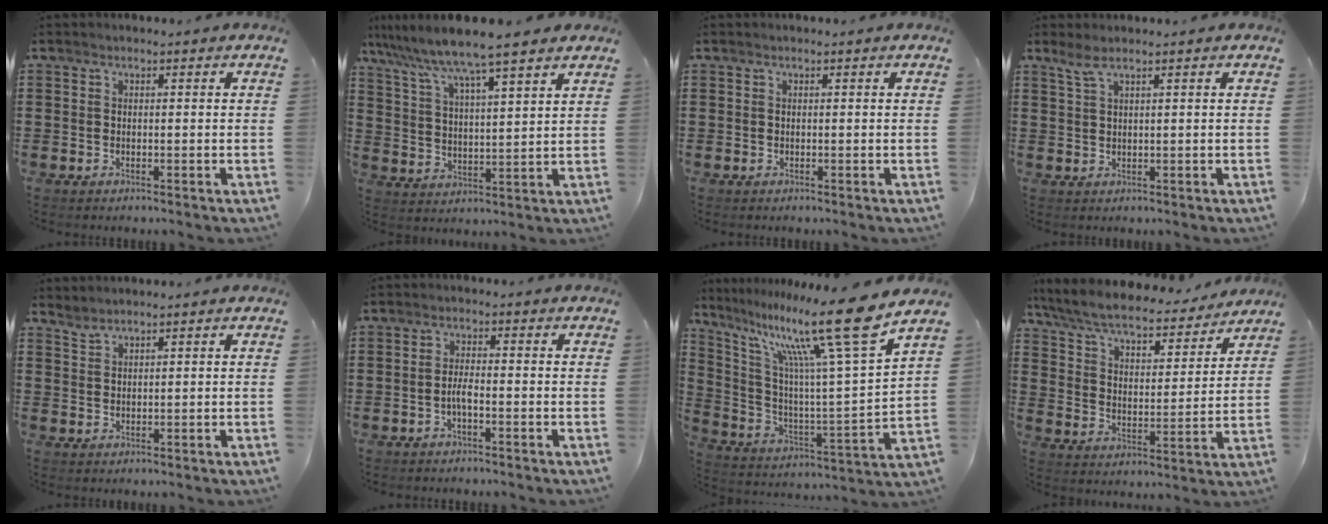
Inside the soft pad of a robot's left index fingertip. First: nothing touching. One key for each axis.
{"total": 7.2, "fx": 6.3, "fy": -0.7, "fz": 3.4, "tx": -0.092, "ty": -0.038, "tz": 0.103}
{"total": 0.0}
{"total": 2.1, "fx": 1.4, "fy": 0.3, "fz": 1.6, "tx": -0.034, "ty": 0.002, "tz": 0.025}
{"total": 1.4, "fx": 1.4, "fy": 0.0, "fz": 0.1, "tx": -0.006, "ty": 0.000, "tz": 0.028}
{"total": 2.2, "fx": -0.9, "fy": 0.4, "fz": 2.0, "tx": -0.045, "ty": 0.000, "tz": -0.019}
{"total": 18.4, "fx": 12.4, "fy": 1.3, "fz": 13.4, "tx": -0.259, "ty": -0.073, "tz": 0.189}
{"total": 7.2, "fx": 6.4, "fy": 0.9, "fz": 3.1, "tx": -0.088, "ty": -0.038, "tz": 0.108}